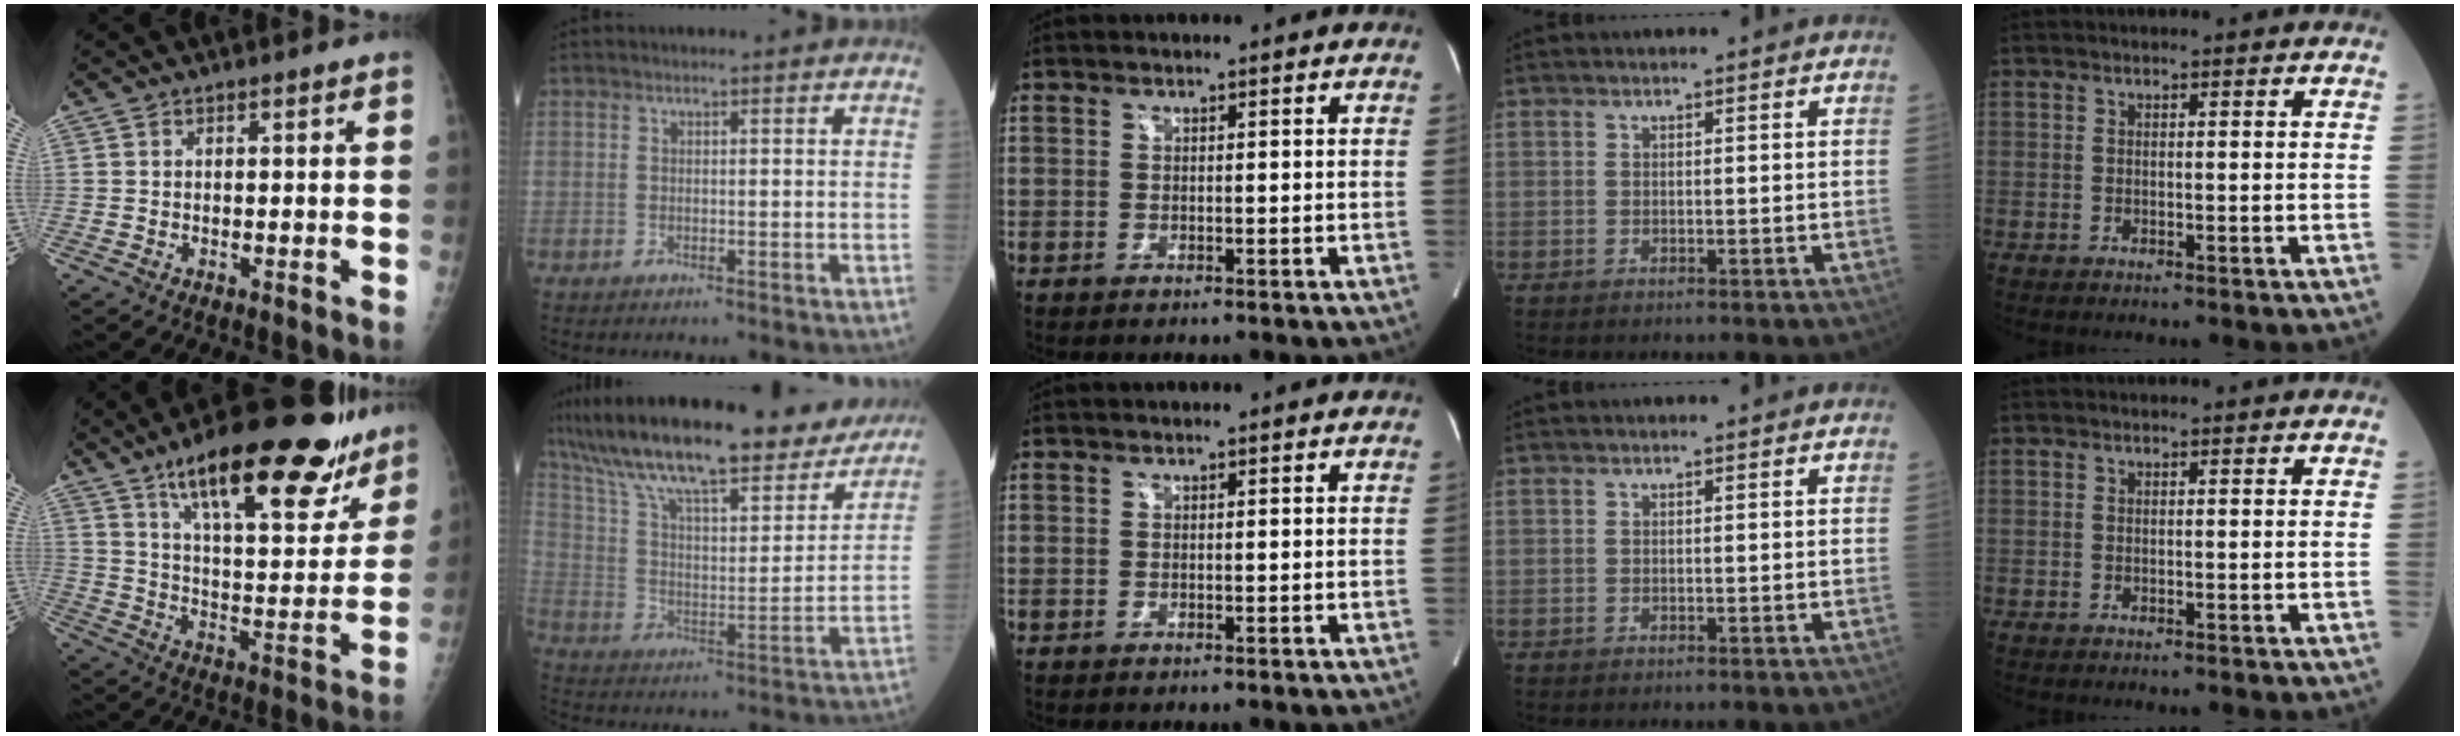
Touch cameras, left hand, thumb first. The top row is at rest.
{"thumb": {"total": 26.2, "force": [17.2, 8.9, 17.7], "torque": [-0.213, -0.054, 0.260]}, "index": {"total": 27.8, "force": [22.9, 6.5, 14.3], "torque": [-0.241, 0.002, 0.338]}}